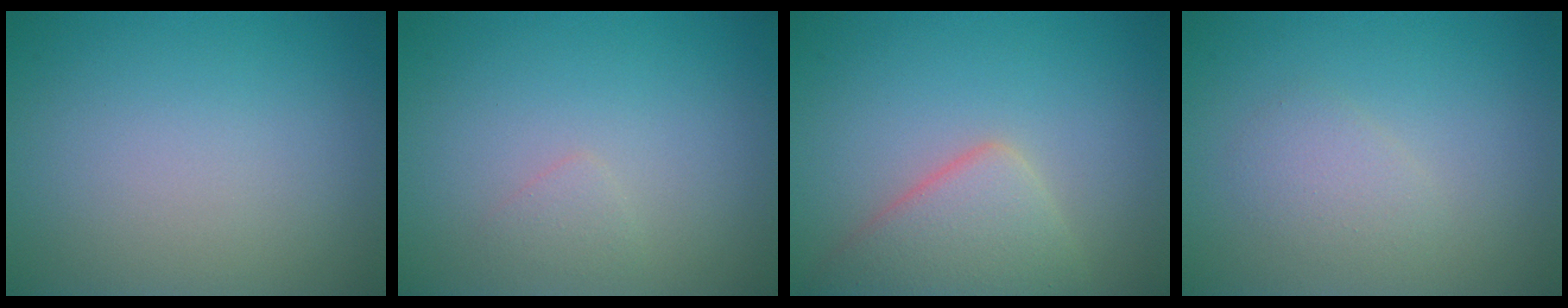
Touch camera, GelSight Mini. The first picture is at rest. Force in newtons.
{"total": 0.8, "press": 0.8, "slide": 0.0}
{"total": 4.7, "press": 4.7, "slide": 0.1}
{"total": 1.6, "press": 1.6, "slide": 0.1}